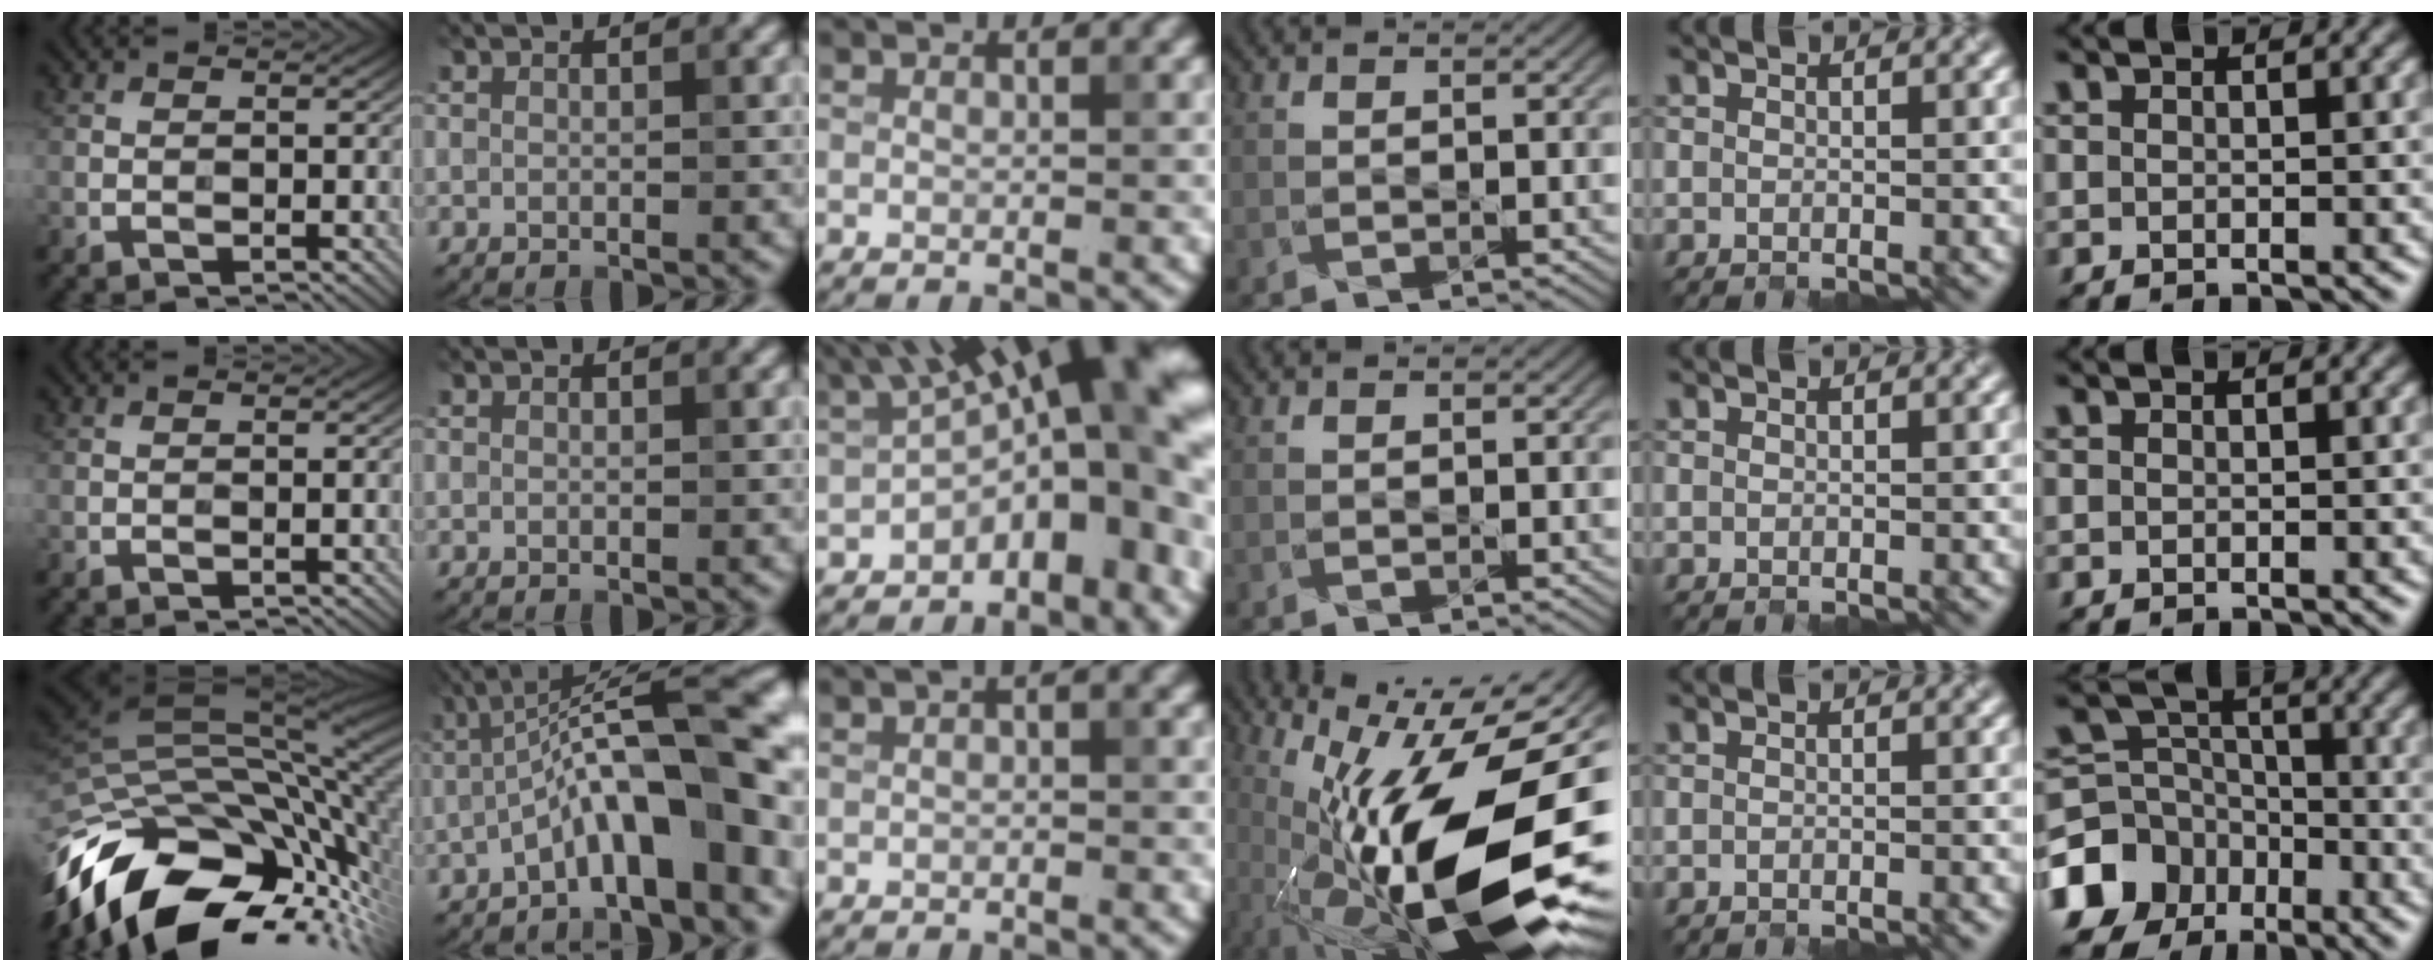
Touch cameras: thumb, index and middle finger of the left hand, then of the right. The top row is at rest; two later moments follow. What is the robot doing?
{"motion": "close", "object": "stapler"}